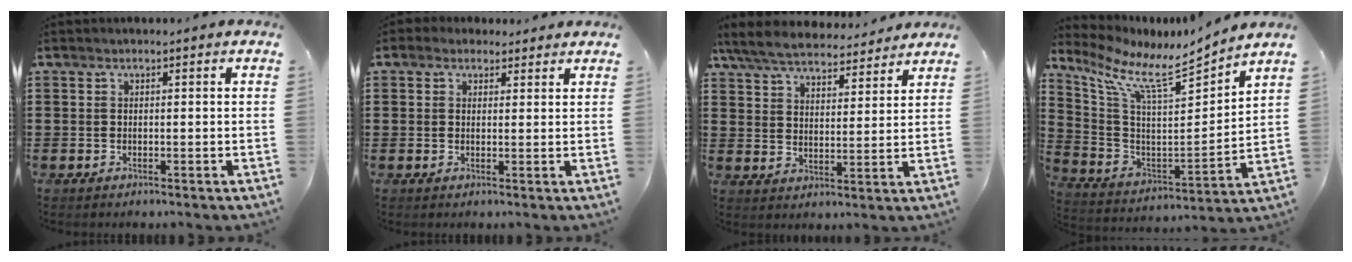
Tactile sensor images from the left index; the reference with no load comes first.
{"total": 2.1, "force": [1.7, 1.2, 0.4], "torque": [-0.006, 0.003, 0.029]}
{"total": 6.3, "force": [5.9, 1.0, 1.9], "torque": [-0.063, -0.029, 0.103]}
{"total": 8.9, "force": [7.1, 1.6, 5.1], "torque": [-0.130, -0.054, 0.115]}